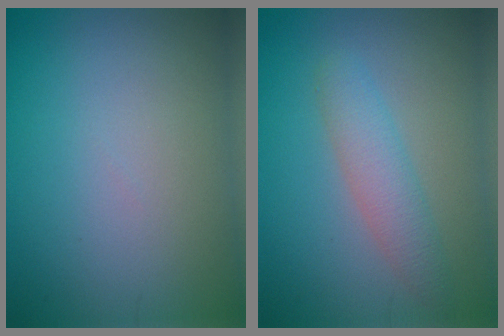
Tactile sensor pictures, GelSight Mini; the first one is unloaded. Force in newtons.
{"total": 2.9, "press": 2.9, "slide": 0.1}